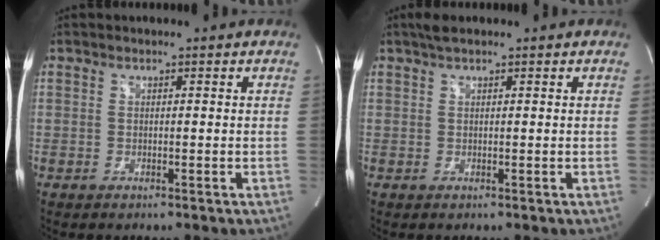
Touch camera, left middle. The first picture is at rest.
{"total": 1.9, "force": [1.4, 0.4, 1.2], "torque": [-0.025, 0.017, 0.026]}